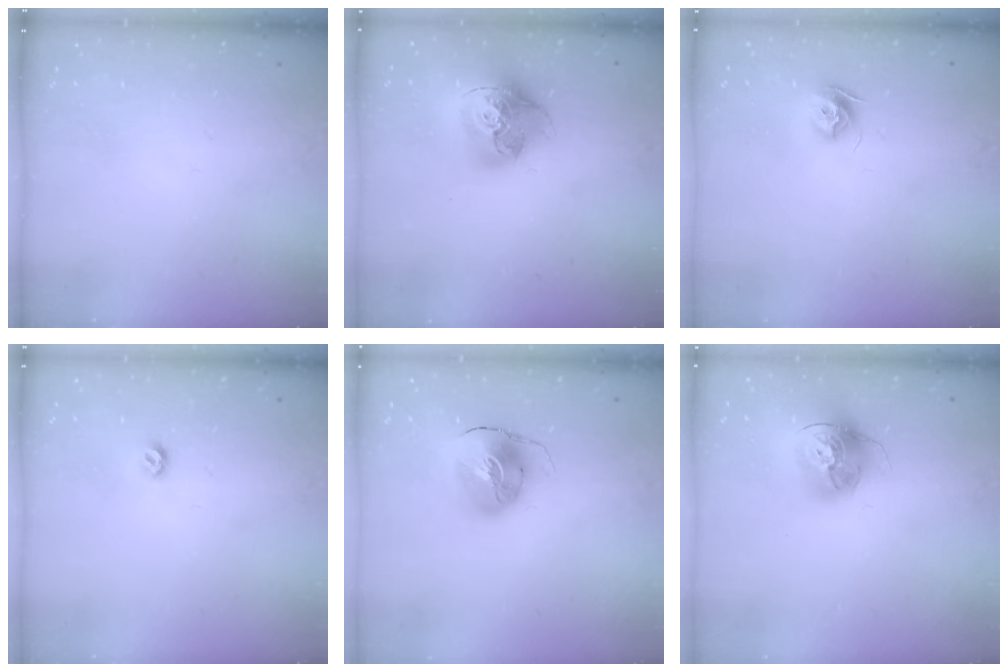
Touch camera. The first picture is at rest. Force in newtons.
{"total": 17.5, "press": 17.4, "slide": 2.0}
{"total": 8.1, "press": 8.1, "slide": 0.1}
{"total": 5.3, "press": 5.3, "slide": 0.7}
{"total": 9.3, "press": 9.2, "slide": 1.3}
{"total": 16.2, "press": 16.1, "slide": 1.8}